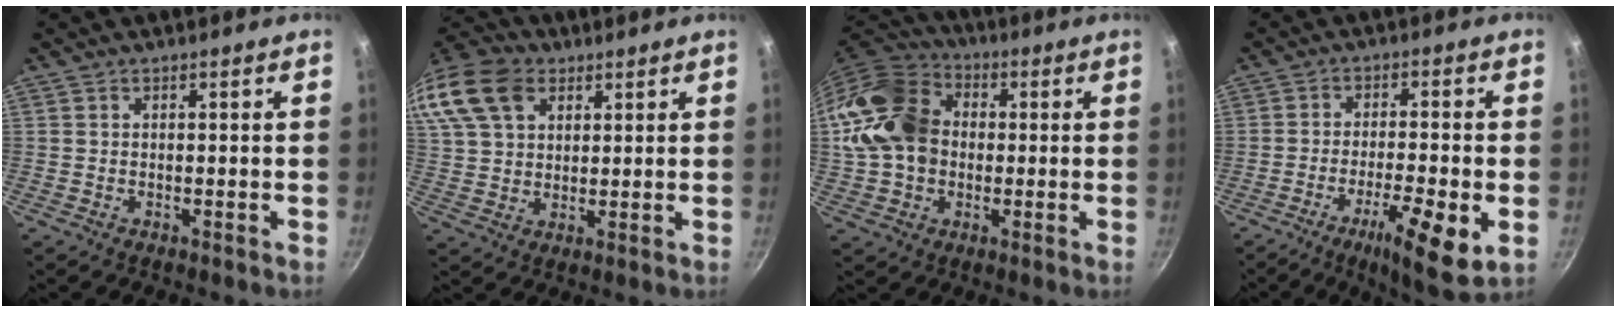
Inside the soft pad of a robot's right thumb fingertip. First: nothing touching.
{"total": 20.5, "force": [9.2, 14.3, 11.4], "torque": [-0.260, 0.029, 0.171]}
{"total": 18.4, "force": [0.7, 14.5, 11.4], "torque": [-0.203, 0.035, 0.003]}
{"total": 11.7, "force": [-4.4, 2.3, 10.6], "torque": [-0.169, 0.009, -0.067]}